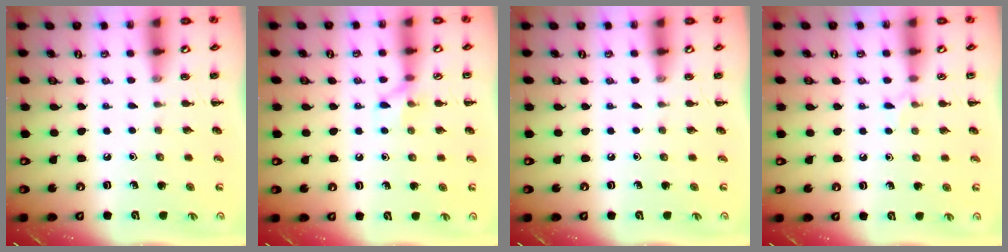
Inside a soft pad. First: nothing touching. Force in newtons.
{"total": 6.1, "press": 6.1, "slide": 1.0}
{"total": 0.0}
{"total": 4.9, "press": 4.6, "slide": 1.6}